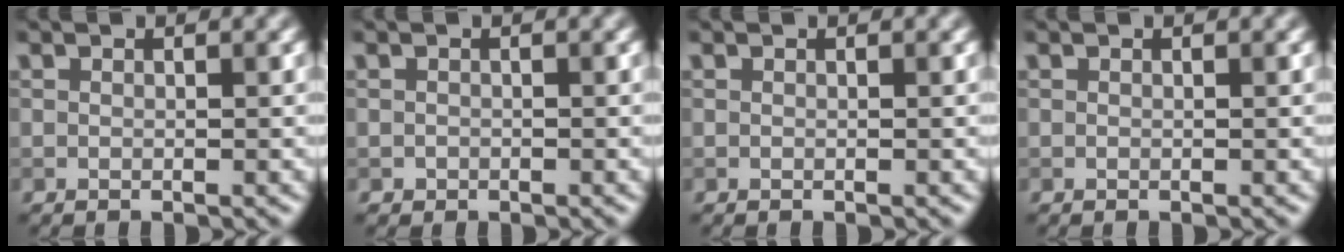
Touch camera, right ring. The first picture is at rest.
{"total": 0.5, "force": [-0.2, 0.5, 0.0], "torque": [0.006, -0.005, -0.004]}
{"total": 0.0}
{"total": 0.0}